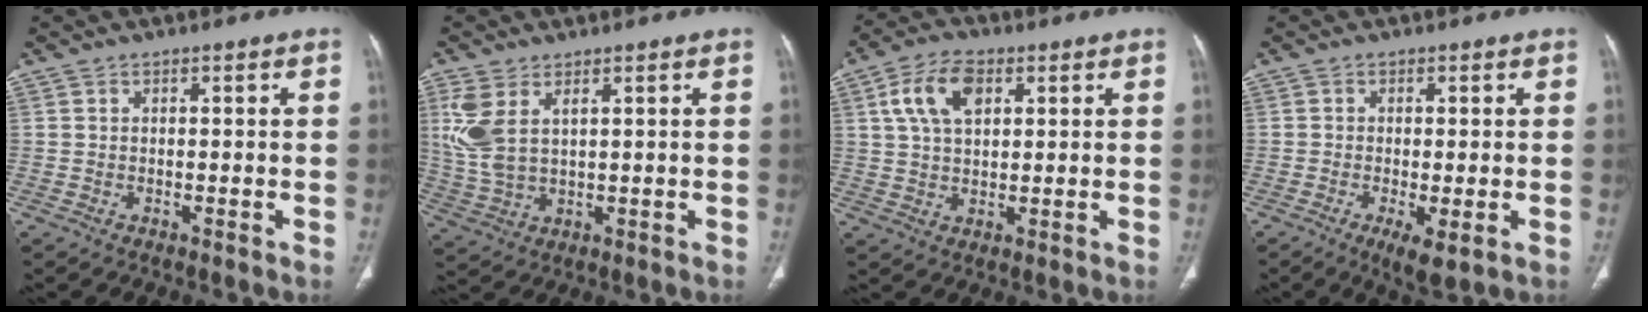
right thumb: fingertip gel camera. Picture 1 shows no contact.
{"total": 7.9, "force": [3.0, 4.1, 6.1], "torque": [-0.144, -0.001, 0.072]}
{"total": 9.1, "force": [3.3, 5.3, 6.7], "torque": [-0.119, 0.002, 0.058]}
{"total": 4.9, "force": [-1.7, 1.4, 4.3], "torque": [-0.079, -0.014, -0.026]}